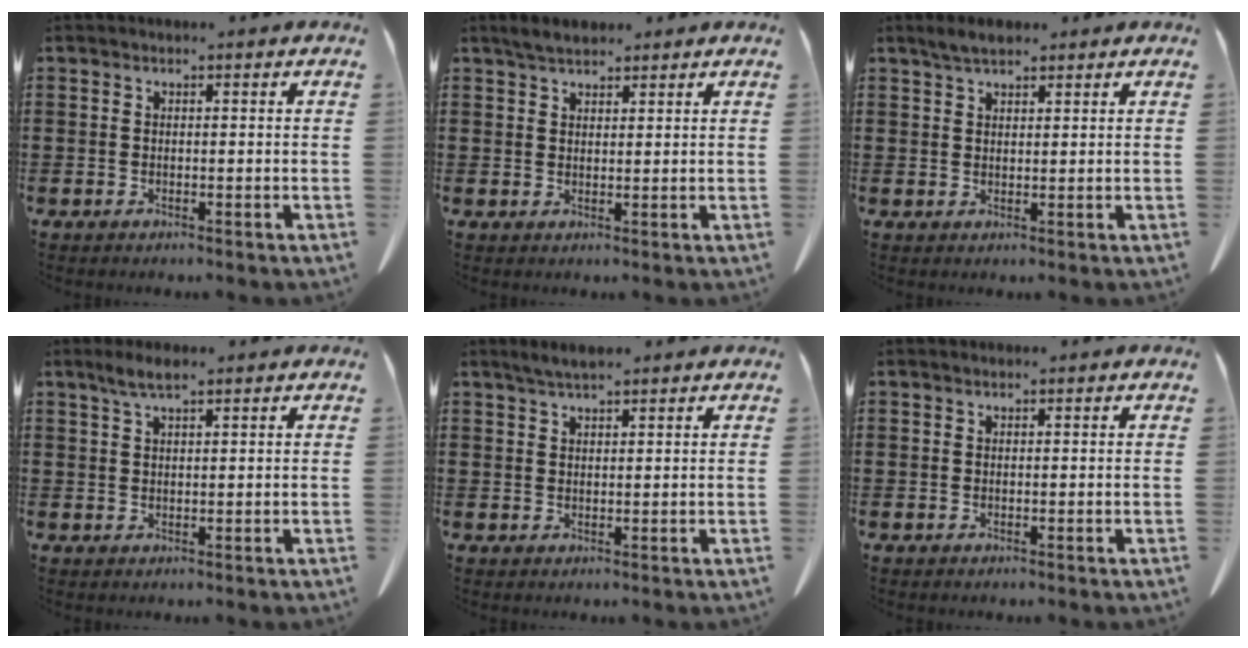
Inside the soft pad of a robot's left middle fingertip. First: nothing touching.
{"total": 2.8, "force": [2.4, 0.8, 1.1], "torque": [-0.026, 0.004, 0.046]}
{"total": 2.6, "force": [2.2, 0.7, 1.3], "torque": [-0.030, 0.005, 0.040]}
{"total": 3.1, "force": [2.0, 0.5, 2.3], "torque": [-0.049, 0.002, 0.036]}
{"total": 2.4, "force": [2.0, 0.3, 1.3], "torque": [-0.030, 0.003, 0.037]}
{"total": 0.0}